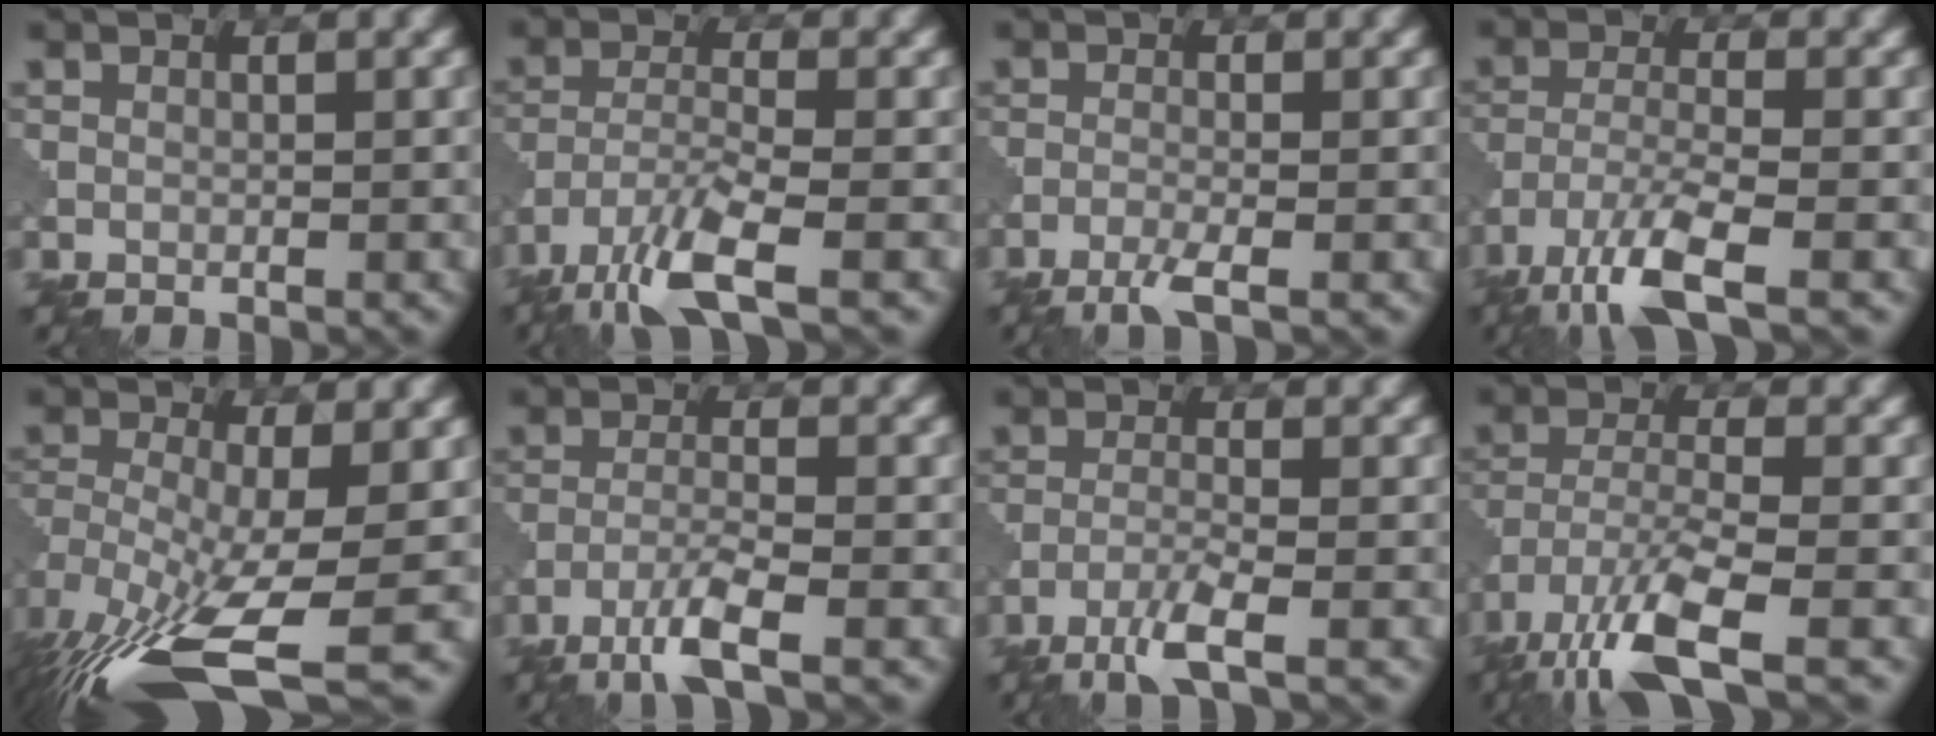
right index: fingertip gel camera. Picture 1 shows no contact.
{"total": 6.4, "force": [-4.5, 1.3, 4.4], "torque": [-0.091, -0.009, -0.096]}
{"total": 2.4, "force": [-1.6, 0.3, 1.8], "torque": [-0.036, -0.002, -0.040]}
{"total": 7.0, "force": [-4.7, 1.6, 4.9], "torque": [-0.101, -0.010, -0.097]}
{"total": 13.2, "force": [-6.4, 4.6, 10.6], "torque": [-0.228, -0.022, -0.104]}
{"total": 4.3, "force": [-2.8, 0.5, 3.3], "torque": [-0.066, 0.001, -0.064]}
{"total": 3.6, "force": [-2.4, 0.3, 2.6], "torque": [-0.053, 0.002, -0.058]}
{"total": 8.9, "force": [-5.7, 2.4, 6.5], "torque": [-0.134, -0.011, -0.116]}